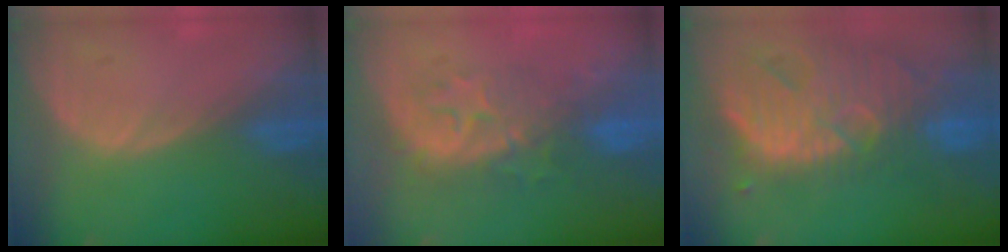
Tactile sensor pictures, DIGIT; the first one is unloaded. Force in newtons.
{"total": 7.9, "press": 7.7, "slide": 1.6}
{"total": 13.4, "press": 11.5, "slide": 6.9}